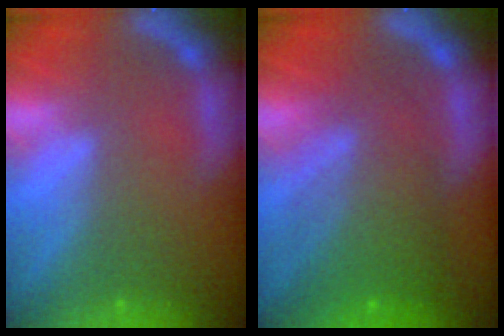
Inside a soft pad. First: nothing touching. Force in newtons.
{"total": 8.1}